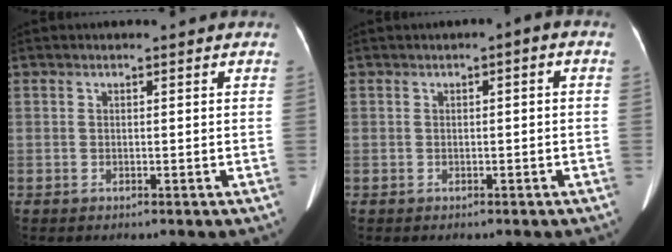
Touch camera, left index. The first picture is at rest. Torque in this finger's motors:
{"motor_torque": [0.24, -0.03, -0.09, -0.03]}